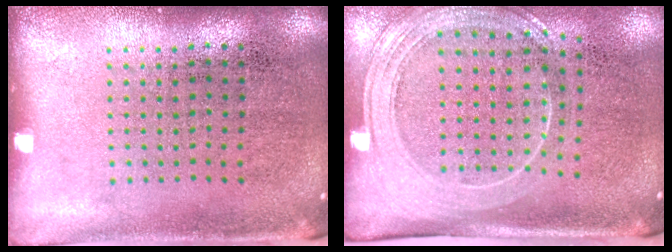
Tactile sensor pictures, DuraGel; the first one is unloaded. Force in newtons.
{"total": 2.1, "press": 1.9, "slide": 1.0}